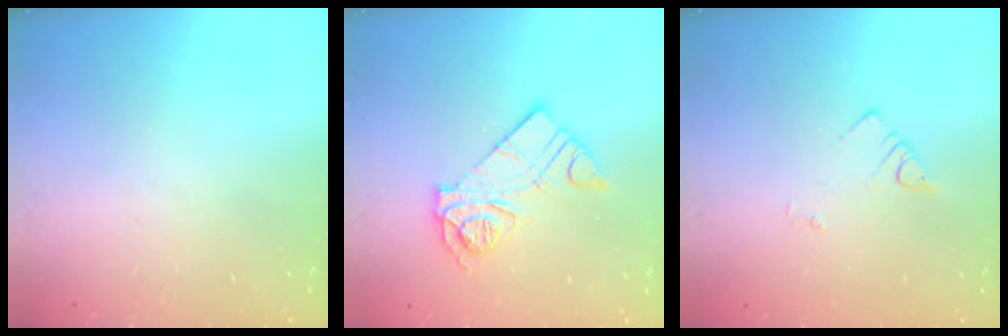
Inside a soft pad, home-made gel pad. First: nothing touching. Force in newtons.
{"total": 12.1, "press": 12.1, "slide": 1.0}
{"total": 2.1, "press": 2.1, "slide": 0.4}